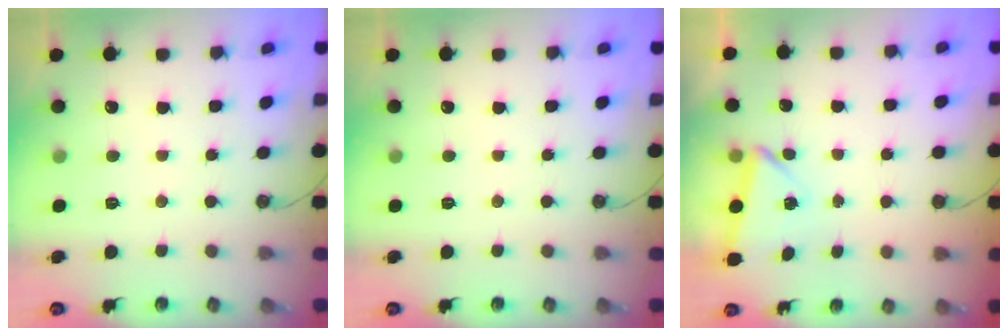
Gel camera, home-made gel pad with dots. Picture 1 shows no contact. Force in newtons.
{"total": 0.0}
{"total": 2.7, "press": 0.8, "slide": 2.6}